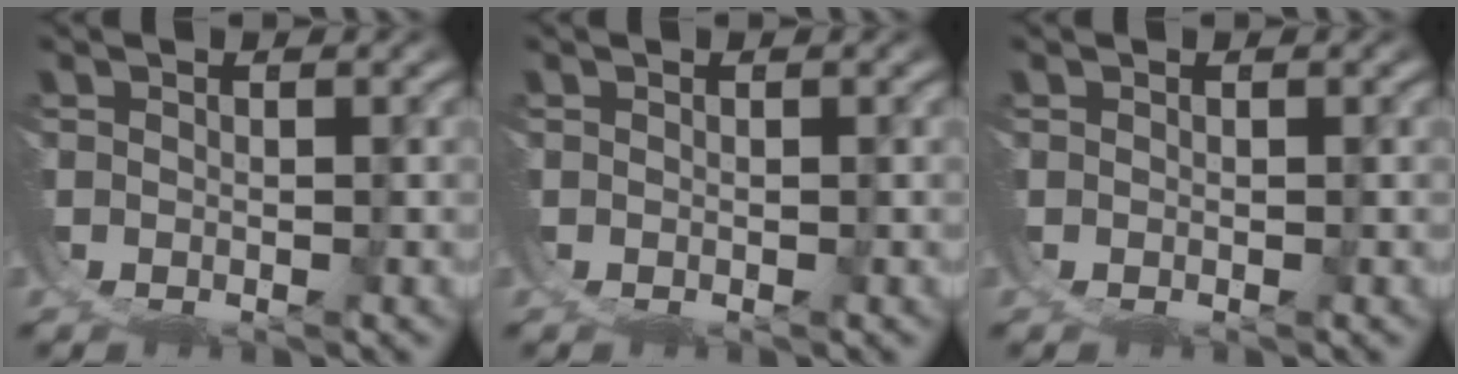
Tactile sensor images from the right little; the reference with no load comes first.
{"total": 0.0}
{"total": 0.0}